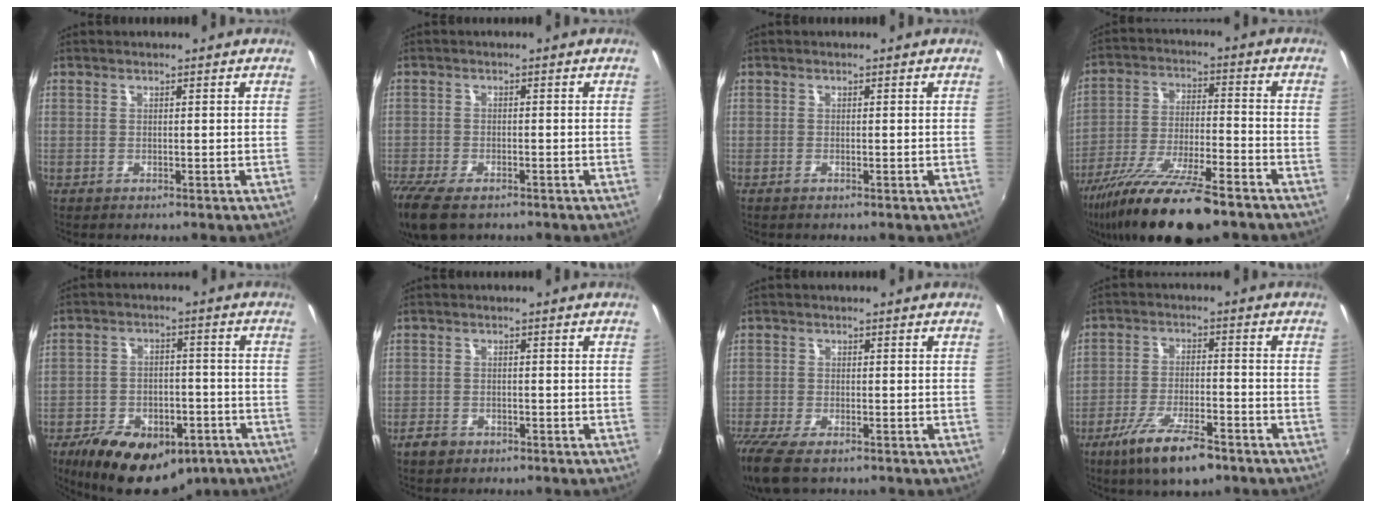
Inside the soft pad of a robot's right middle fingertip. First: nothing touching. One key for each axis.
{"total": 10.0, "fx": -7.3, "fy": 3.9, "fz": 5.6, "tx": -0.143, "ty": -0.044, "tz": -0.135}
{"total": 0.5, "fx": -0.4, "fy": -0.1, "fz": 0.3, "tx": -0.006, "ty": -0.002, "tz": -0.010}
{"total": 19.6, "fx": -14.6, "fy": 4.3, "fz": 12.3, "tx": -0.235, "ty": -0.042, "tz": -0.249}
{"total": 18.4, "fx": -11.5, "fy": 10.0, "fz": 10.4, "tx": -0.216, "ty": -0.008, "tz": -0.161}
{"total": 3.0, "fx": -2.1, "fy": 1.8, "fz": 1.2, "tx": -0.033, "ty": 0.001, "tz": -0.037}
{"total": 9.5, "fx": -7.0, "fy": 2.9, "fz": 5.8, "tx": -0.141, "ty": -0.045, "tz": -0.130}
{"total": 11.0, "fx": -7.3, "fy": 3.0, "fz": 7.7, "tx": -0.166, "ty": -0.022, "tz": -0.128}